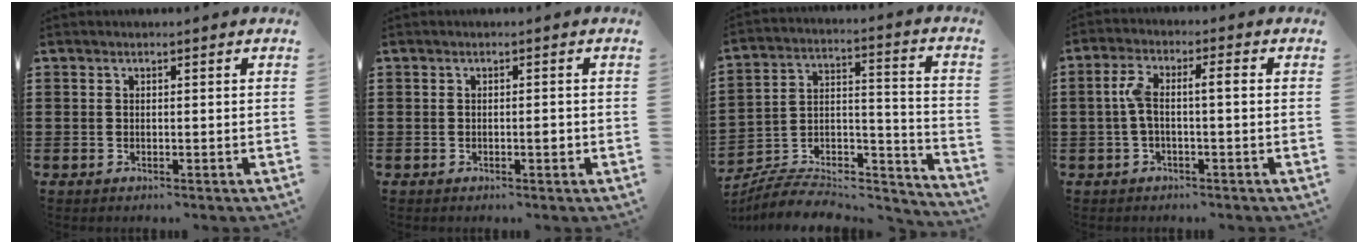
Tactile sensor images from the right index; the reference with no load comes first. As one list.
[{"total": 1.3, "force": [-0.3, 0.3, 1.2], "torque": [-0.021, 0.000, -0.005]}, {"total": 7.3, "force": [-6.3, 2.6, 2.4], "torque": [-0.036, 0.012, -0.122]}, {"total": 4.7, "force": [-0.4, 1.3, 4.5], "torque": [-0.102, 0.000, -0.017]}]